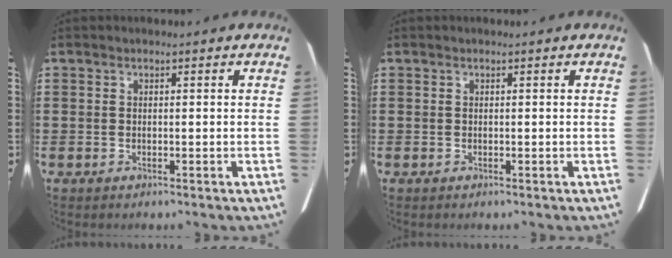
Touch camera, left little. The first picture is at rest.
{"total": 0.0}